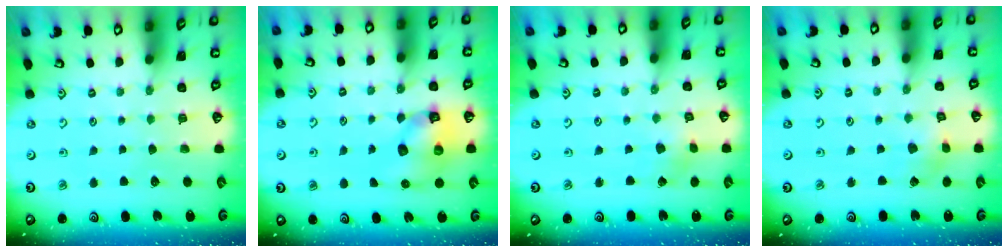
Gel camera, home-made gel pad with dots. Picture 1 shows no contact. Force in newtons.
{"total": 9.4, "press": 9.3, "slide": 1.5}
{"total": 2.7, "press": 2.6, "slide": 0.3}
{"total": 2.7, "press": 2.7, "slide": 0.3}